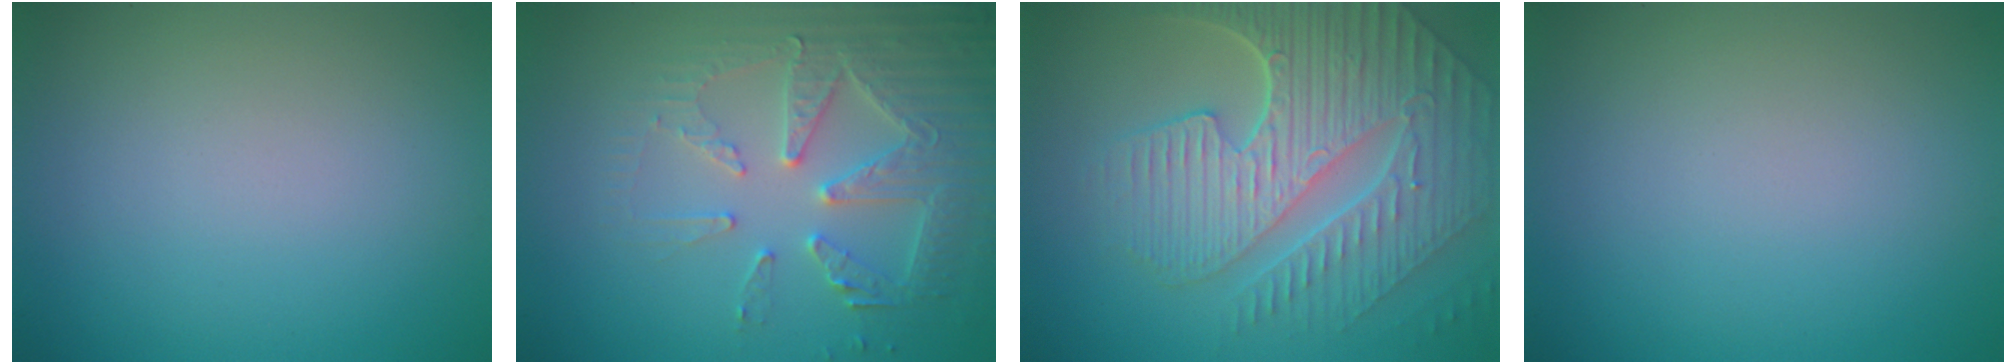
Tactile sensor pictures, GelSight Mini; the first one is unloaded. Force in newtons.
{"total": 4.5, "press": 4.4, "slide": 0.7}
{"total": 9.1, "press": 6.1, "slide": 6.7}
{"total": 0.0}